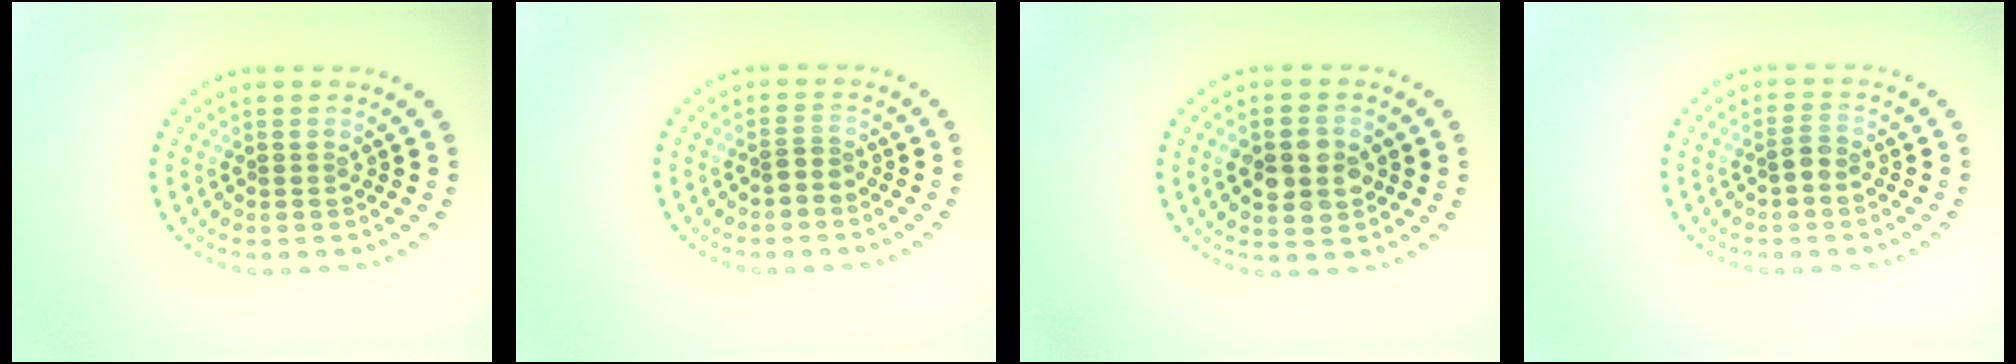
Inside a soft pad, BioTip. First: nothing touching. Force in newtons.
{"total": 1.2, "press": 0.7, "slide": 1.0}
{"total": 4.5, "press": 4.5, "slide": 0.1}
{"total": 1.4, "press": 1.2, "slide": 0.6}